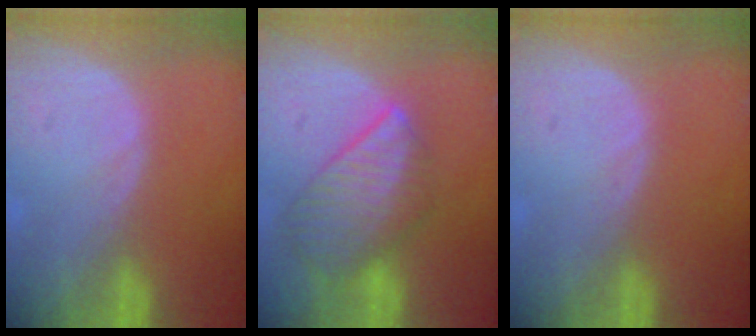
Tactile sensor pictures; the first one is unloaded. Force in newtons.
{"total": 9.0, "press": 7.8, "slide": 4.4}
{"total": 0.0}